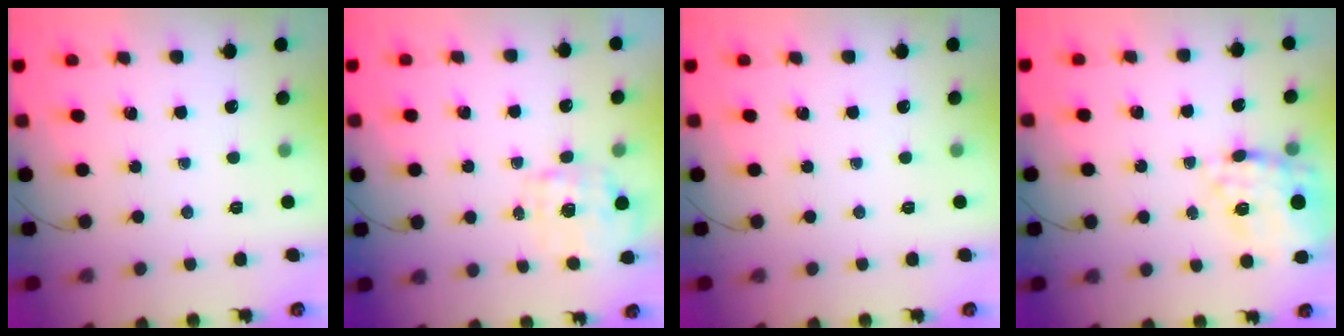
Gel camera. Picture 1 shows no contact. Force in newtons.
{"total": 1.9, "press": 1.8, "slide": 0.6}
{"total": 0.0}
{"total": 17.3, "press": 16.9, "slide": 3.4}